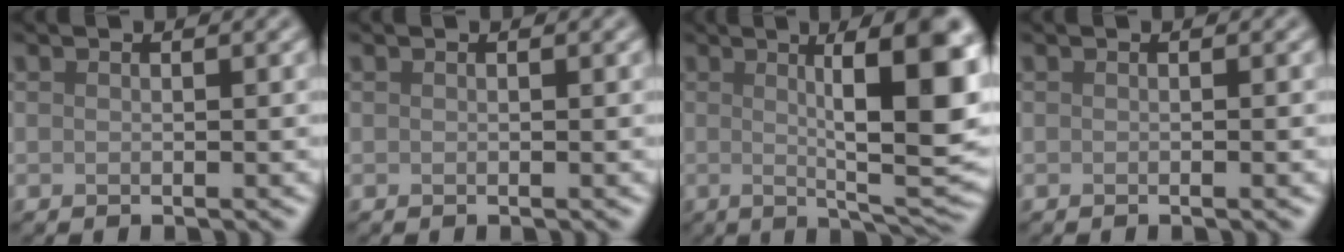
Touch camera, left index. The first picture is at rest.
{"total": 0.0}
{"total": 12.9, "force": [1.6, 3.1, 12.4], "torque": [-0.149, 0.000, 0.024]}
{"total": 1.0, "force": [-0.2, 0.2, 1.0], "torque": [-0.008, -0.003, -0.005]}